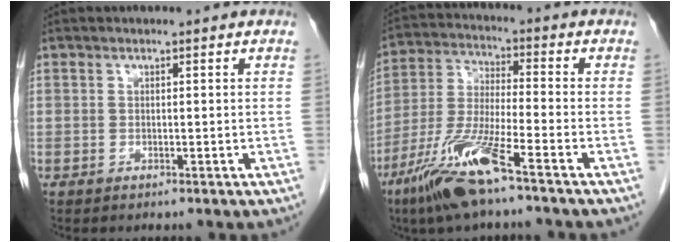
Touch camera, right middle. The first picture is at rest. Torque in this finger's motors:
{"motor_torque": [1.25, -0.89, 0.50, 0.21]}